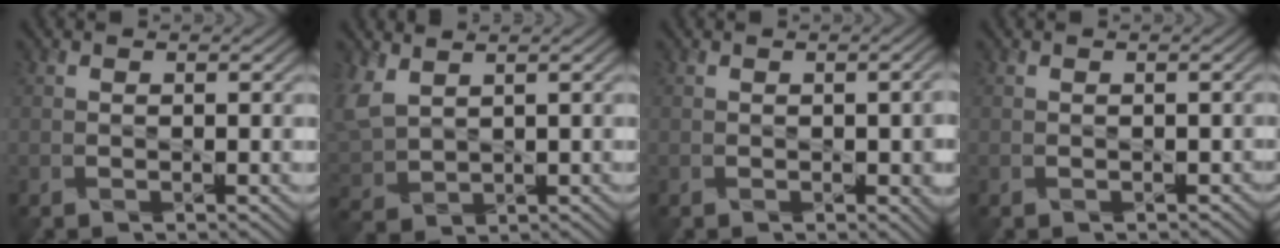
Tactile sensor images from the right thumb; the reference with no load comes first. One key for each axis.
{"total": 5.9, "fx": 2.6, "fy": 3.7, "fz": 3.8, "tx": -0.122, "ty": -0.005, "tz": 0.058}
{"total": 3.2, "fx": -0.5, "fy": 1.7, "fz": 2.7, "tx": -0.033, "ty": -0.007, "tz": 0.003}
{"total": 0.6, "fx": -0.1, "fy": 0.4, "fz": 0.4, "tx": -0.007, "ty": -0.003, "tz": 0.004}